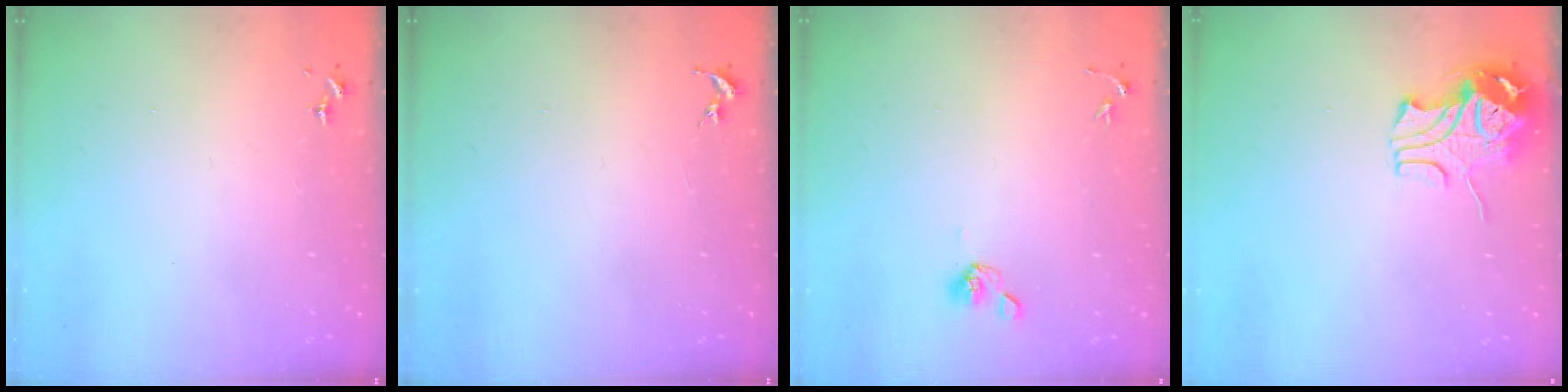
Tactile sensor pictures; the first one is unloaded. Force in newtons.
{"total": 0.0}
{"total": 5.8, "press": 5.5, "slide": 1.8}
{"total": 10.6, "press": 10.5, "slide": 1.6}